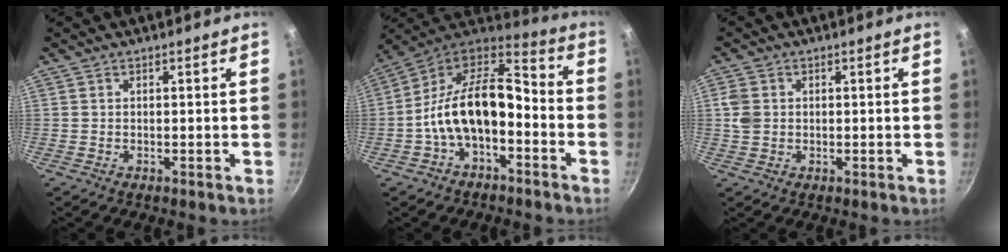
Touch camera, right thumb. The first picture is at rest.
{"total": 17.3, "force": [-3.8, 9.8, 13.7], "torque": [-0.219, 0.072, -0.071]}
{"total": 3.7, "force": [0.4, 3.0, 2.1], "torque": [-0.044, 0.003, 0.008]}